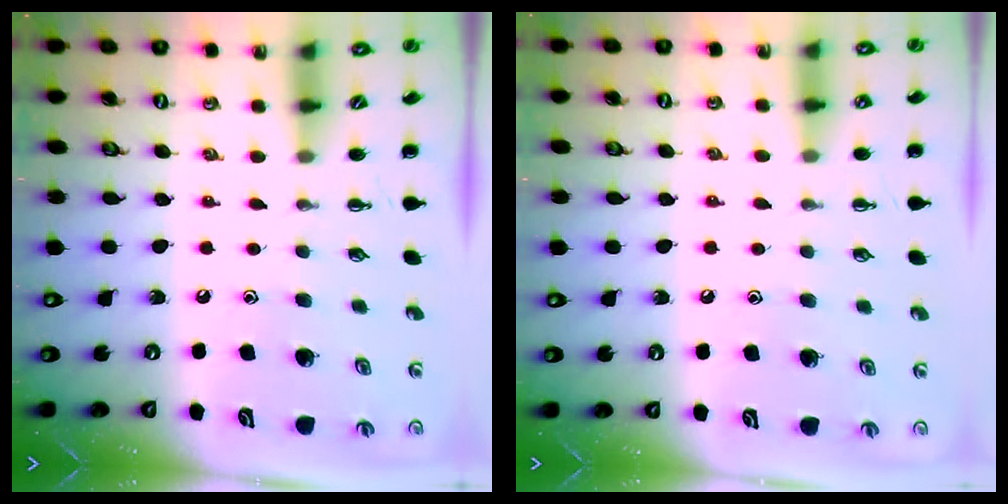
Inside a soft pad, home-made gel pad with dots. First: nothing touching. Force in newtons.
{"total": 5.8, "press": 5.4, "slide": 2.0}